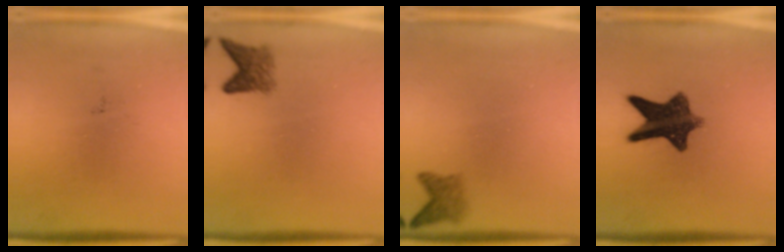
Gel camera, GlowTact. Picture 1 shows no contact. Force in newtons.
{"total": 2.8}
{"total": 2.1}
{"total": 10.2}